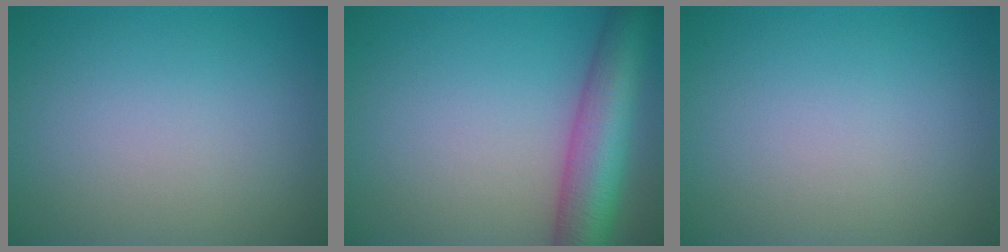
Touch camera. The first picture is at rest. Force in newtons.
{"total": 8.2, "press": 8.2, "slide": 0.3}
{"total": 0.0}